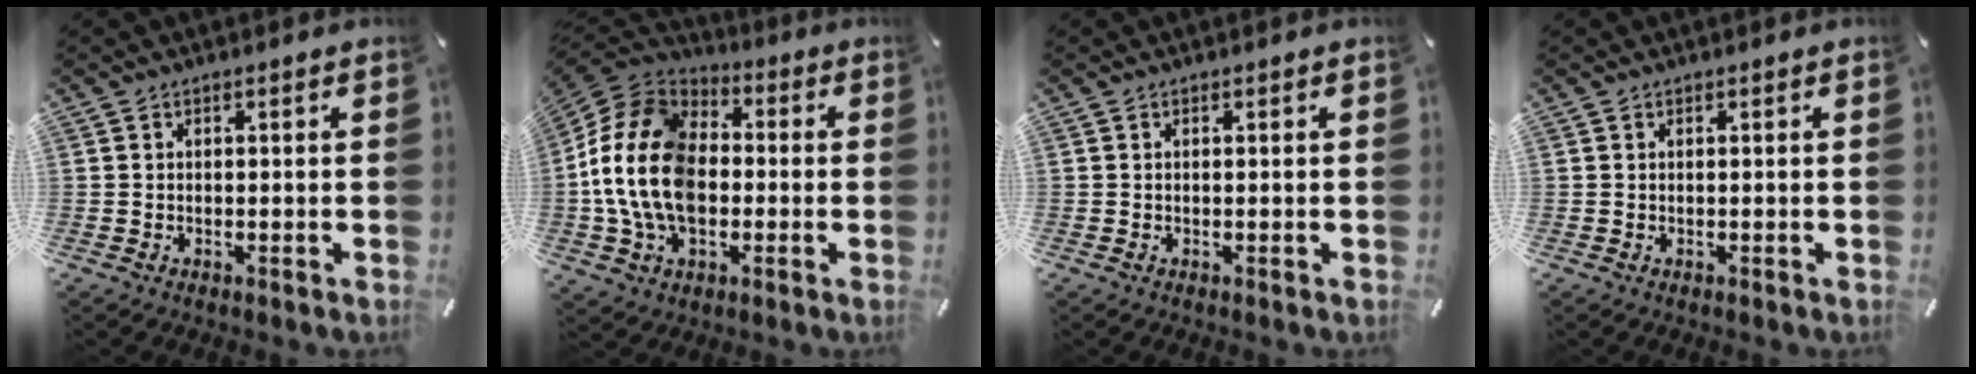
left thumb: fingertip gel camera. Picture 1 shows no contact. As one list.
[{"total": 18.2, "force": [-2.5, 13.2, 12.3], "torque": [-0.267, 0.028, -0.051]}, {"total": 0.0}, {"total": 0.0}]